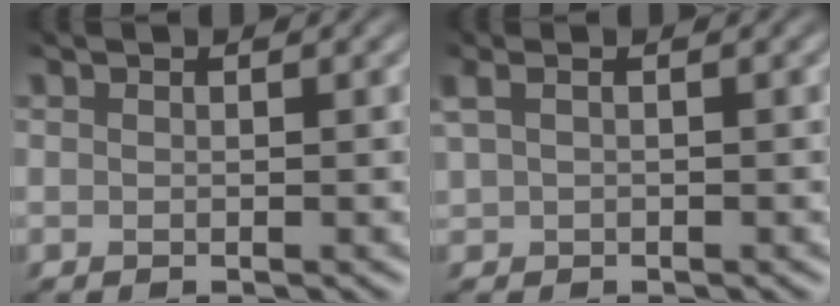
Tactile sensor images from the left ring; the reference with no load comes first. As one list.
[{"total": 1.3, "force": [0.6, 0.5, 1.1], "torque": [-0.029, 0.007, 0.019]}]